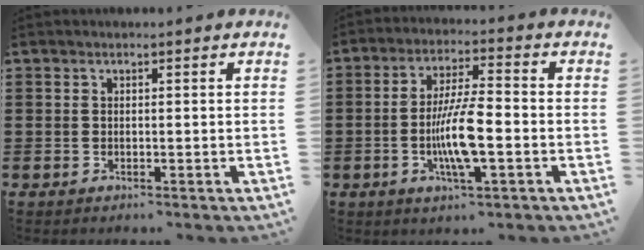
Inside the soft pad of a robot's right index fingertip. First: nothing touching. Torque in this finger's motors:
{"motor_torque": [0.47, 0.02, 0.70, 0.10]}